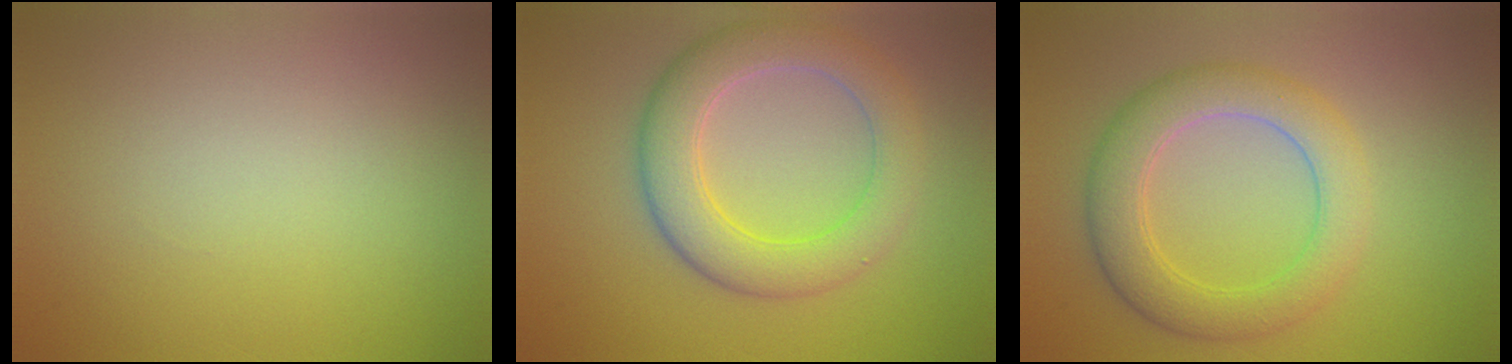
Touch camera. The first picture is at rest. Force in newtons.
{"total": 6.0, "press": 6.0, "slide": 0.2}
{"total": 5.2, "press": 5.2, "slide": 0.3}